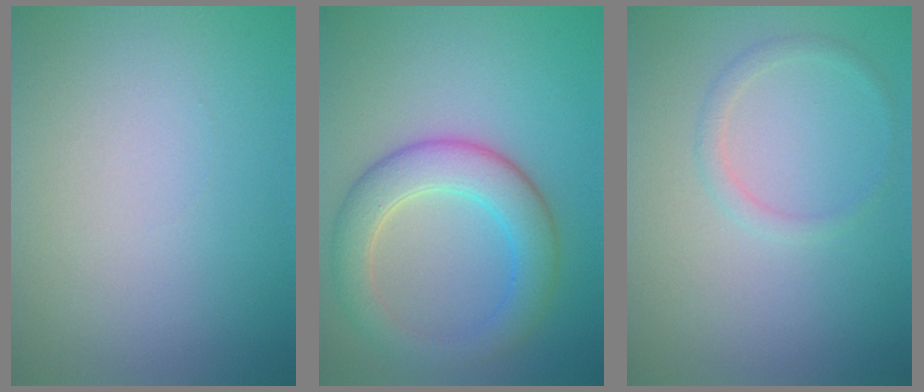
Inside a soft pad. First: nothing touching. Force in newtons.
{"total": 5.7, "press": 5.7, "slide": 0.1}
{"total": 1.1, "press": 1.1, "slide": 0.1}